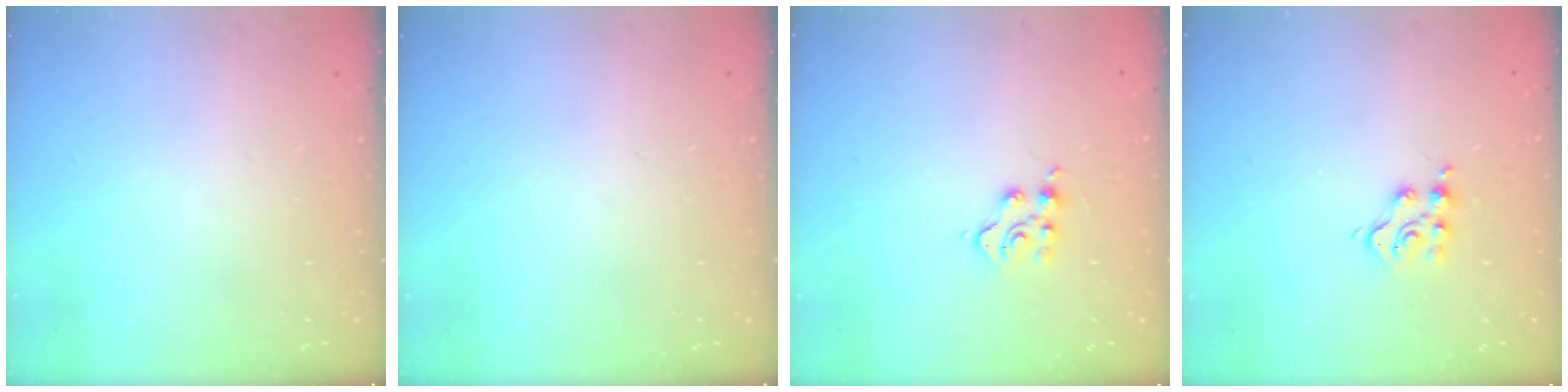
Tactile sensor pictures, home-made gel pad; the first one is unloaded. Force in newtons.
{"total": 0.0}
{"total": 4.4, "press": 4.4, "slide": 0.3}
{"total": 5.6, "press": 5.6, "slide": 0.1}